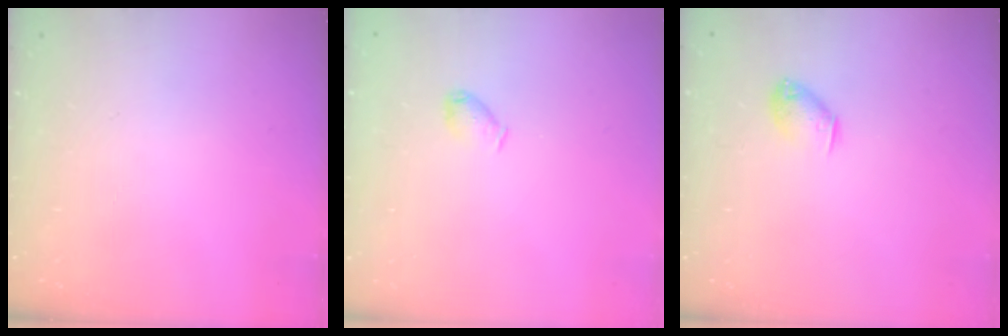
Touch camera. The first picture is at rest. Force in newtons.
{"total": 4.0, "press": 3.9, "slide": 0.8}
{"total": 6.6, "press": 6.6, "slide": 1.1}